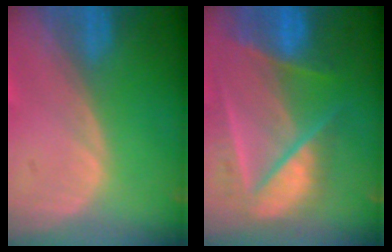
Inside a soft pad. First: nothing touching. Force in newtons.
{"total": 9.8, "press": 8.3, "slide": 5.3}